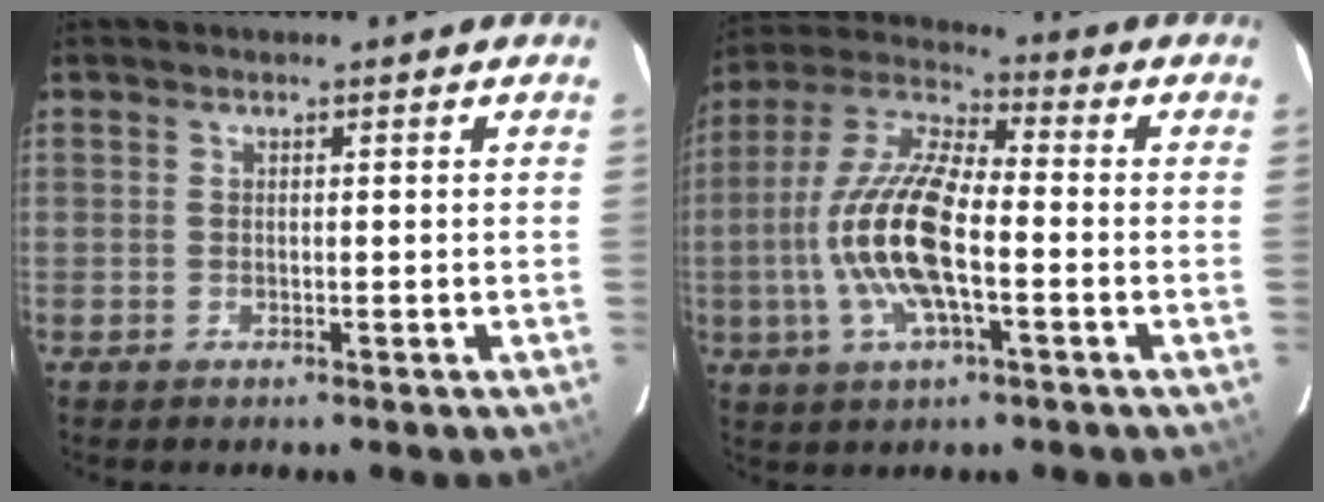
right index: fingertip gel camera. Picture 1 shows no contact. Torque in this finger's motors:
{"motor_torque": [2.14, 0.00, 1.05, 0.20]}